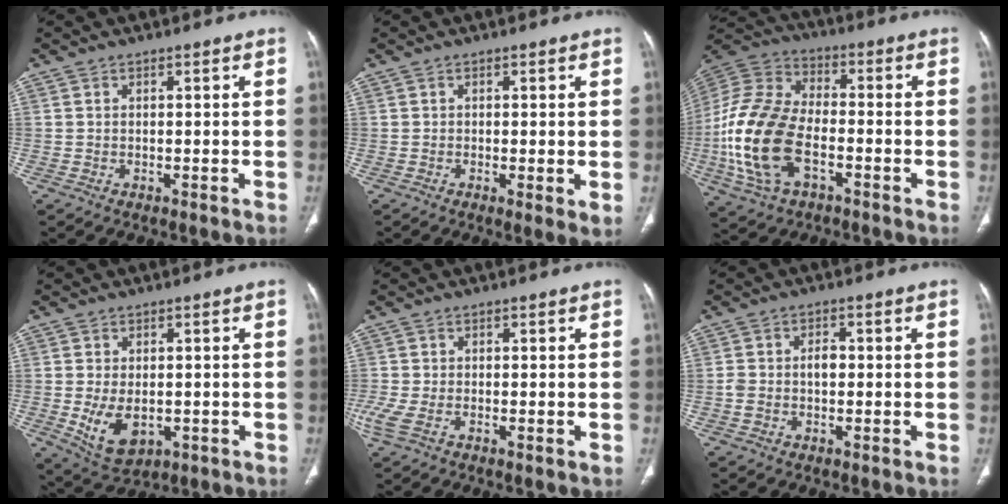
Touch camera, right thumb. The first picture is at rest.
{"total": 2.9, "force": [-0.2, 0.7, 2.8], "torque": [-0.052, -0.013, -0.008]}
{"total": 20.0, "force": [-5.3, 11.5, 15.4], "torque": [-0.333, 0.018, -0.100]}
{"total": 8.1, "force": [-1.5, 5.1, 6.1], "torque": [-0.105, -0.009, -0.008]}
{"total": 3.5, "force": [-1.1, 1.4, 3.0], "torque": [-0.087, -0.004, -0.023]}
{"total": 3.6, "force": [-0.3, 2.3, 2.7], "torque": [-0.053, 0.016, -0.006]}